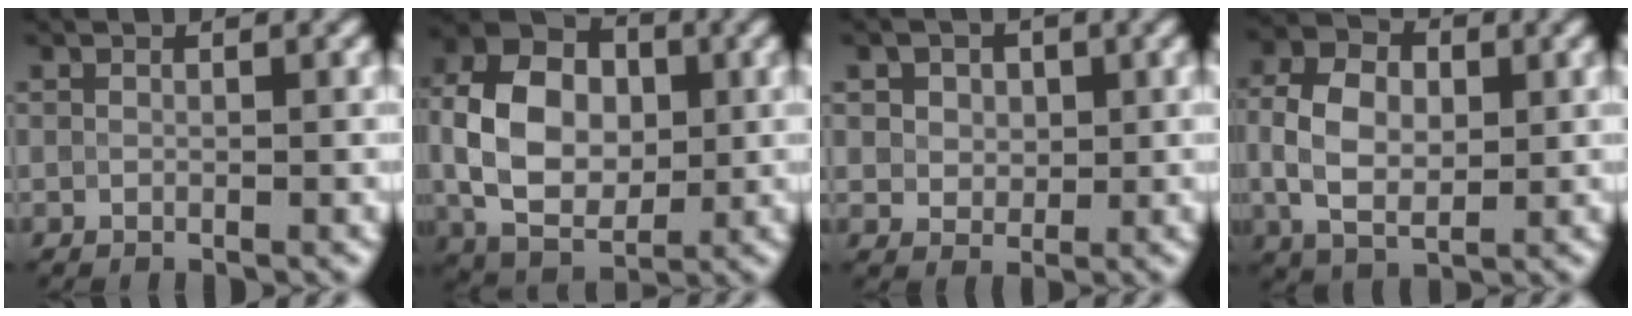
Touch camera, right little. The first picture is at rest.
{"total": 10.1, "force": [0.7, 7.2, 7.0], "torque": [-0.146, 0.009, 0.007]}
{"total": 2.9, "force": [1.0, 2.3, 1.4], "torque": [-0.016, 0.011, 0.005]}
{"total": 6.2, "force": [0.5, 4.2, 4.4], "torque": [-0.084, 0.004, 0.002]}